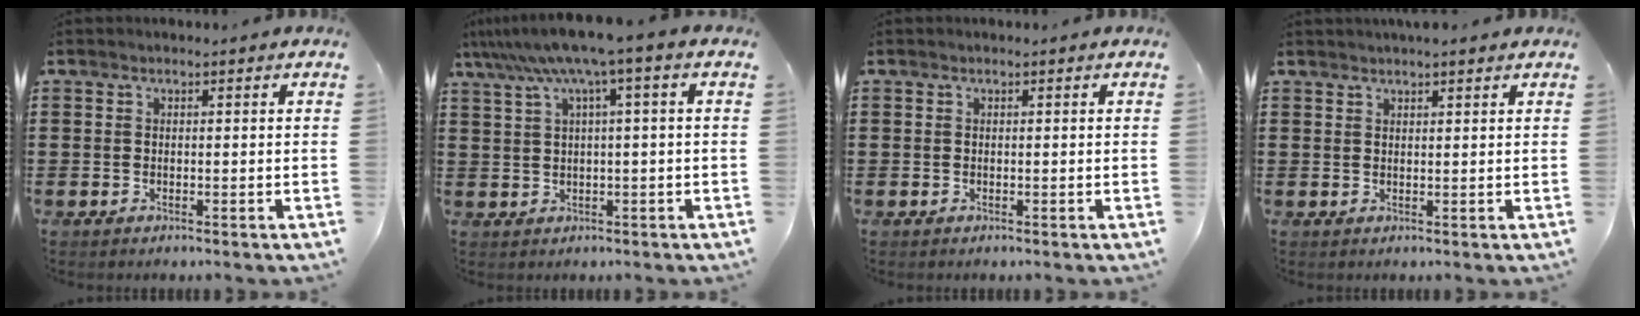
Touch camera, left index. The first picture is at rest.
{"total": 6.6, "force": [2.7, -0.3, 6.0], "torque": [-0.121, -0.014, 0.045]}
{"total": 0.0}
{"total": 1.7, "force": [1.6, 0.1, 0.5], "torque": [-0.013, 0.002, 0.030]}